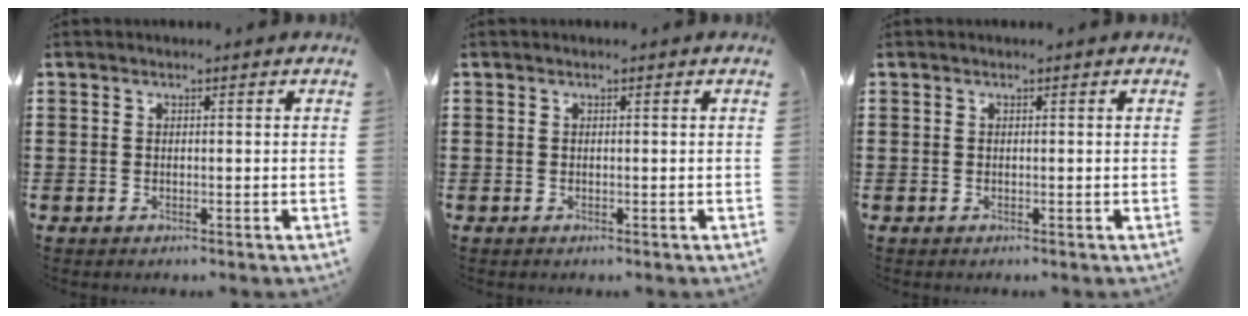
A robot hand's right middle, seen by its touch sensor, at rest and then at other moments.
{"total": 0.0}
{"total": 0.0}